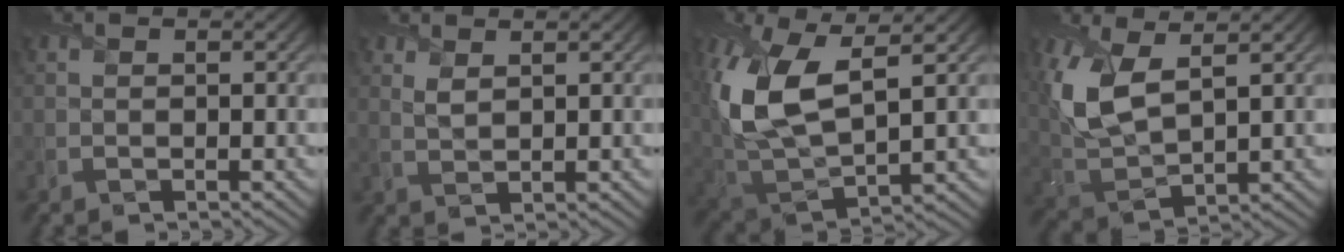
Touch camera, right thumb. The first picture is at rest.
{"total": 1.5, "force": [1.2, 0.5, 0.6], "torque": [-0.017, -0.003, 0.032]}
{"total": 13.8, "force": [3.7, 6.8, 11.4], "torque": [-0.279, 0.000, 0.077]}
{"total": 9.6, "force": [3.7, 4.7, 7.6], "torque": [-0.199, 0.001, 0.073]}